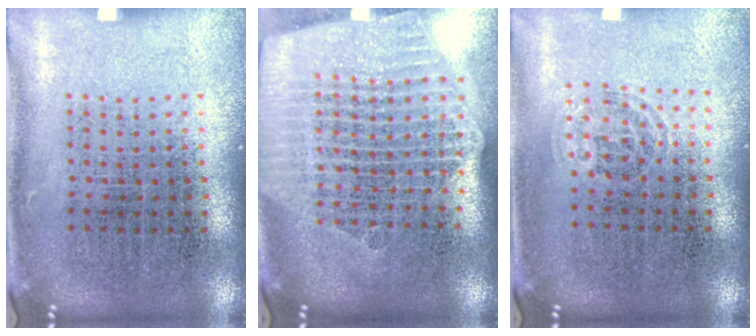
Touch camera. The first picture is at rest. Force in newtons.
{"total": 2.6, "press": 2.2, "slide": 1.4}
{"total": 1.0, "press": 0.6, "slide": 0.7}